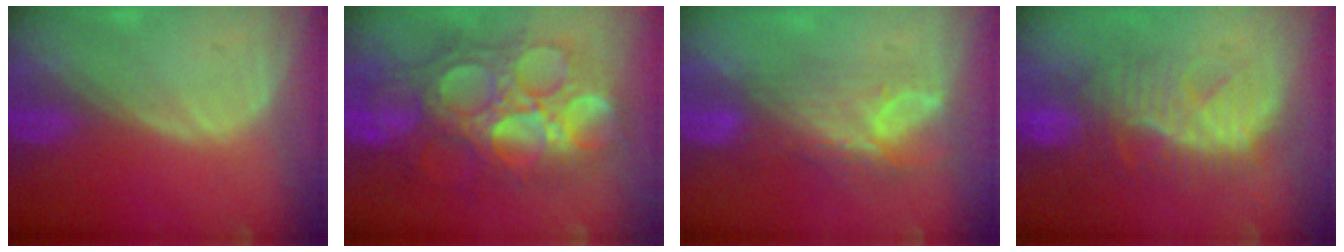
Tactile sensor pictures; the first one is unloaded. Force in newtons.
{"total": 13.5, "press": 13.4, "slide": 1.5}
{"total": 7.8, "press": 6.7, "slide": 4.1}
{"total": 9.3, "press": 8.8, "slide": 3.0}